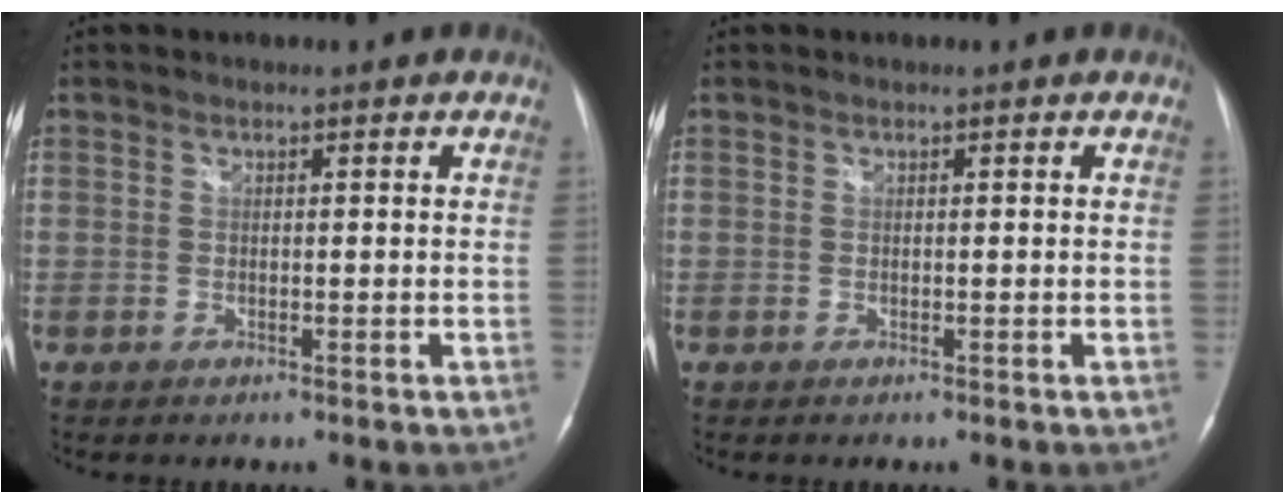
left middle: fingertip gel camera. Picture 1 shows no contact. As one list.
[{"total": 0.0}]